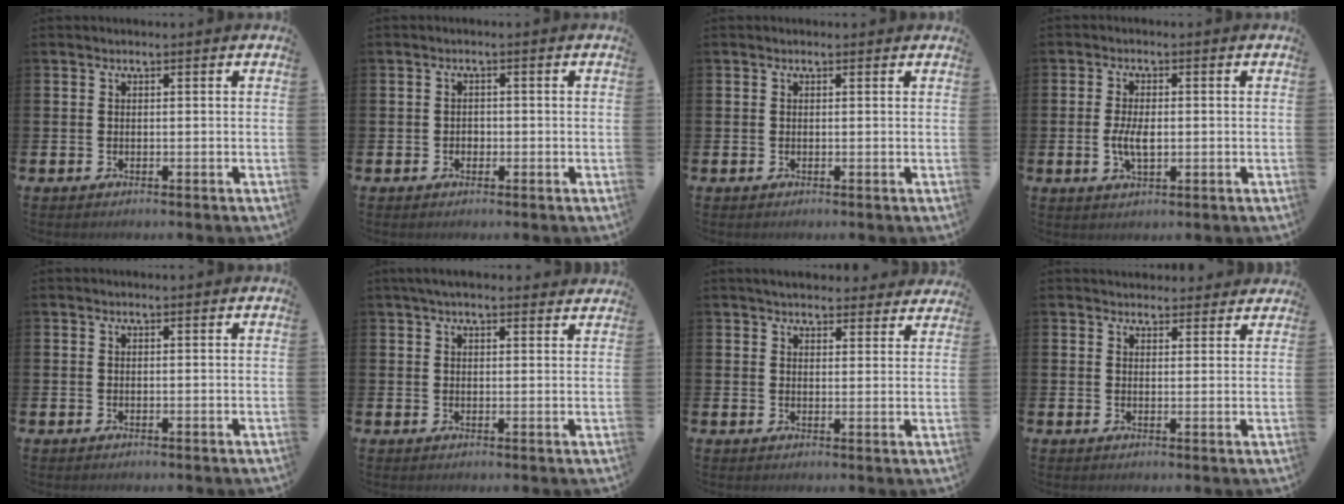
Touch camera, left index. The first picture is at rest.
{"total": 1.2, "force": [-0.3, 1.1, 0.4], "torque": [-0.006, 0.003, -0.010]}
{"total": 0.0}
{"total": 4.1, "force": [-0.3, 2.0, 3.6], "torque": [-0.060, -0.004, -0.010]}
{"total": 0.0}
{"total": 3.4, "force": [3.0, 0.8, 1.3], "torque": [-0.031, -0.004, 0.055]}
{"total": 4.3, "force": [4.1, 1.0, 0.5], "torque": [-0.012, -0.020, 0.075]}
{"total": 3.3, "force": [3.1, 1.1, -0.3], "torque": [0.006, -0.016, 0.056]}